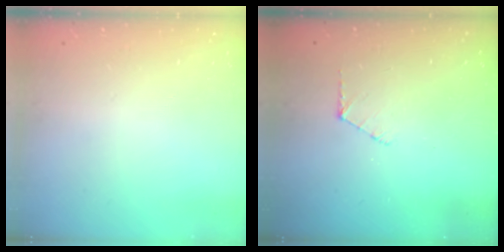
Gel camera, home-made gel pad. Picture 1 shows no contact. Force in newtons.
{"total": 5.6, "press": 5.6, "slide": 0.6}